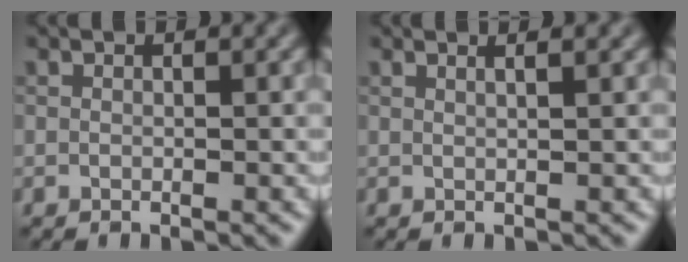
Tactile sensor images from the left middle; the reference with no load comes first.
{"total": 2.5, "force": [1.4, 1.2, 1.7], "torque": [0.002, 0.004, -0.010]}